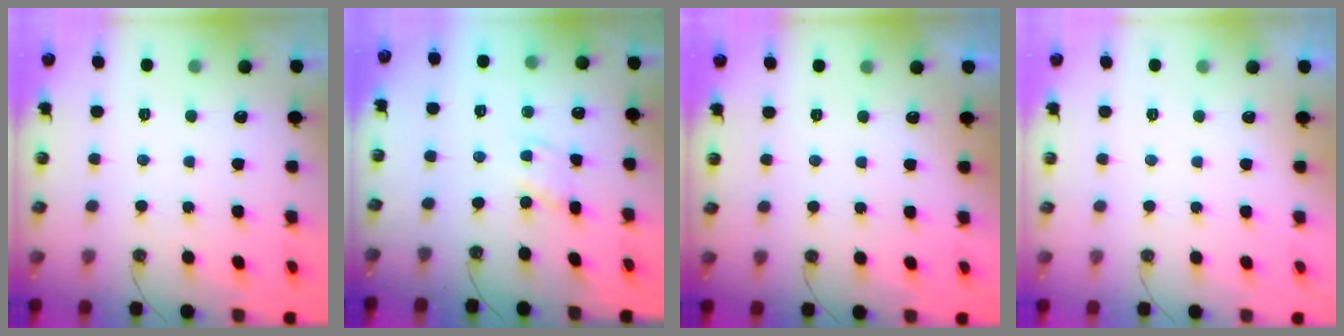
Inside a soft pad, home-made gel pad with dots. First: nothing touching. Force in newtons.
{"total": 2.8, "press": 2.8, "slide": 0.3}
{"total": 0.0}
{"total": 0.0}